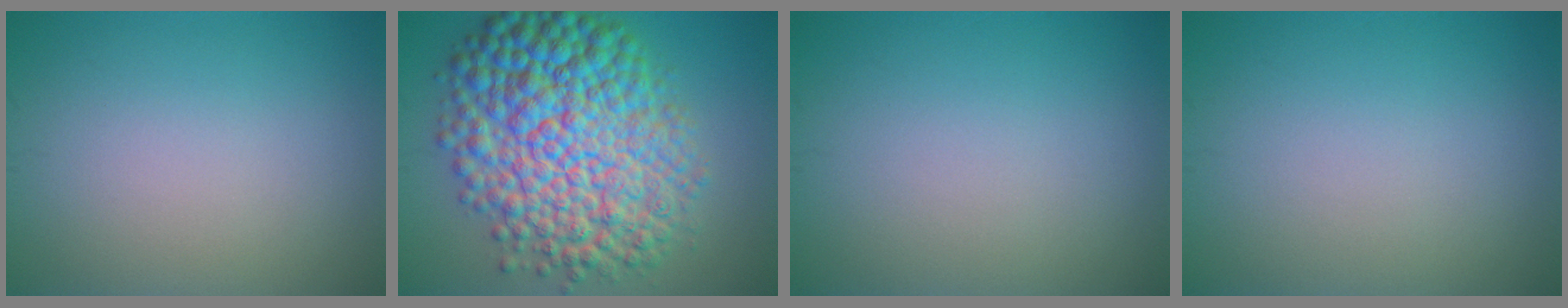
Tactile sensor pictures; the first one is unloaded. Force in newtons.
{"total": 13.6, "press": 13.6, "slide": 0.1}
{"total": 0.0}
{"total": 0.0}